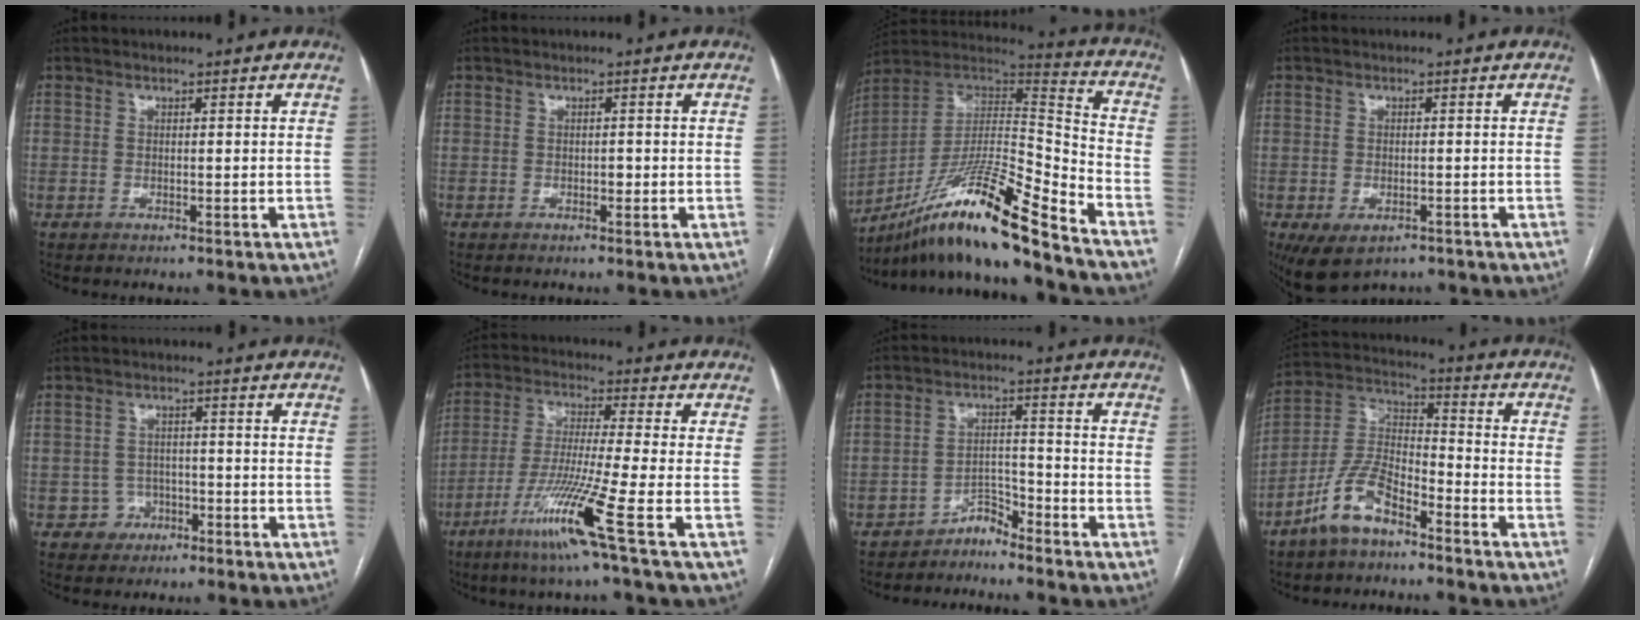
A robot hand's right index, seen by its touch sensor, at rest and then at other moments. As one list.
[{"total": 0.8, "force": [-0.2, 0.5, 0.5], "torque": [-0.007, 0.002, -0.004]}, {"total": 19.8, "force": [-14.8, -0.1, 13.2], "torque": [-0.250, 0.003, -0.267]}, {"total": 6.7, "force": [-3.9, 3.8, 3.8], "torque": [-0.068, -0.008, -0.055]}, {"total": 3.1, "force": [-1.5, 2.6, -0.1], "torque": [0.013, 0.016, -0.024]}, {"total": 12.2, "force": [-6.2, -2.2, 10.3], "torque": [-0.201, -0.036, -0.122]}, {"total": 3.4, "force": [-3.3, 0.8, 0.1], "torque": [0.008, 0.002, -0.058]}, {"total": 9.8, "force": [-6.8, 3.4, 6.2], "torque": [-0.140, 0.009, -0.136]}]